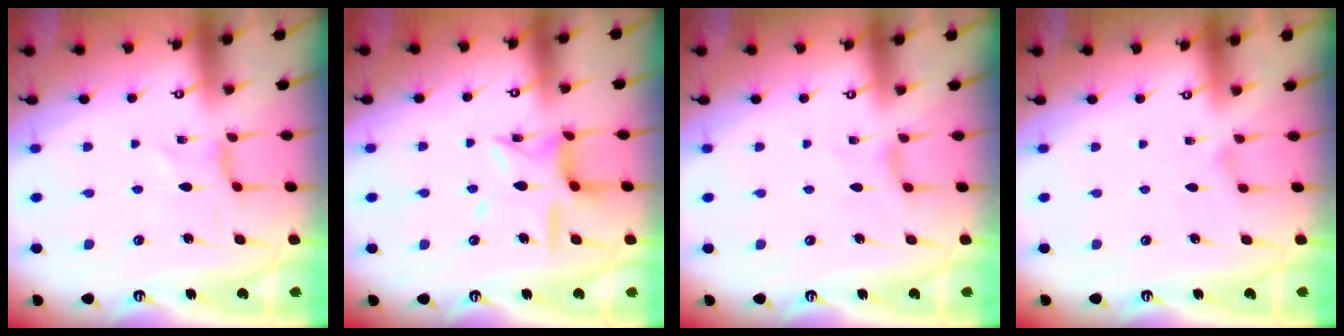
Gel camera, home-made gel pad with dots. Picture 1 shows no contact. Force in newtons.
{"total": 11.3, "press": 11.3, "slide": 0.8}
{"total": 1.6, "press": 1.5, "slide": 0.4}
{"total": 2.1, "press": 2.1, "slide": 0.4}